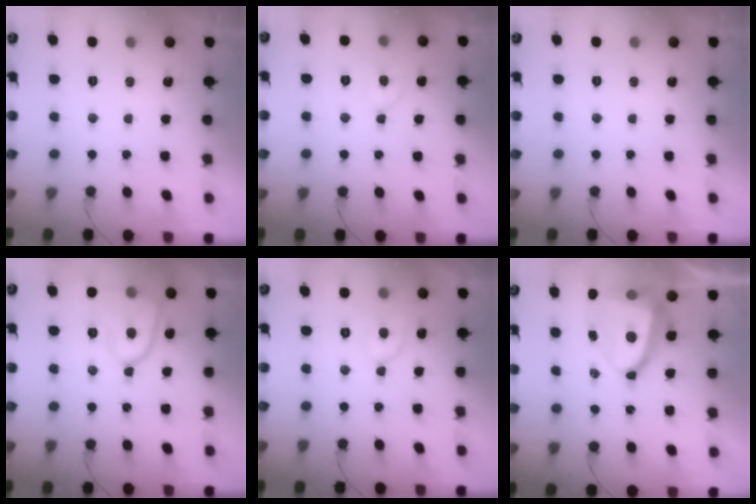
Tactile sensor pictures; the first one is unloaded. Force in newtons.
{"total": 5.1, "press": 5.0, "slide": 0.7}
{"total": 0.0}
{"total": 10.1, "press": 10.1, "slide": 1.3}
{"total": 6.0, "press": 5.9, "slide": 0.8}
{"total": 9.3, "press": 9.2, "slide": 0.9}